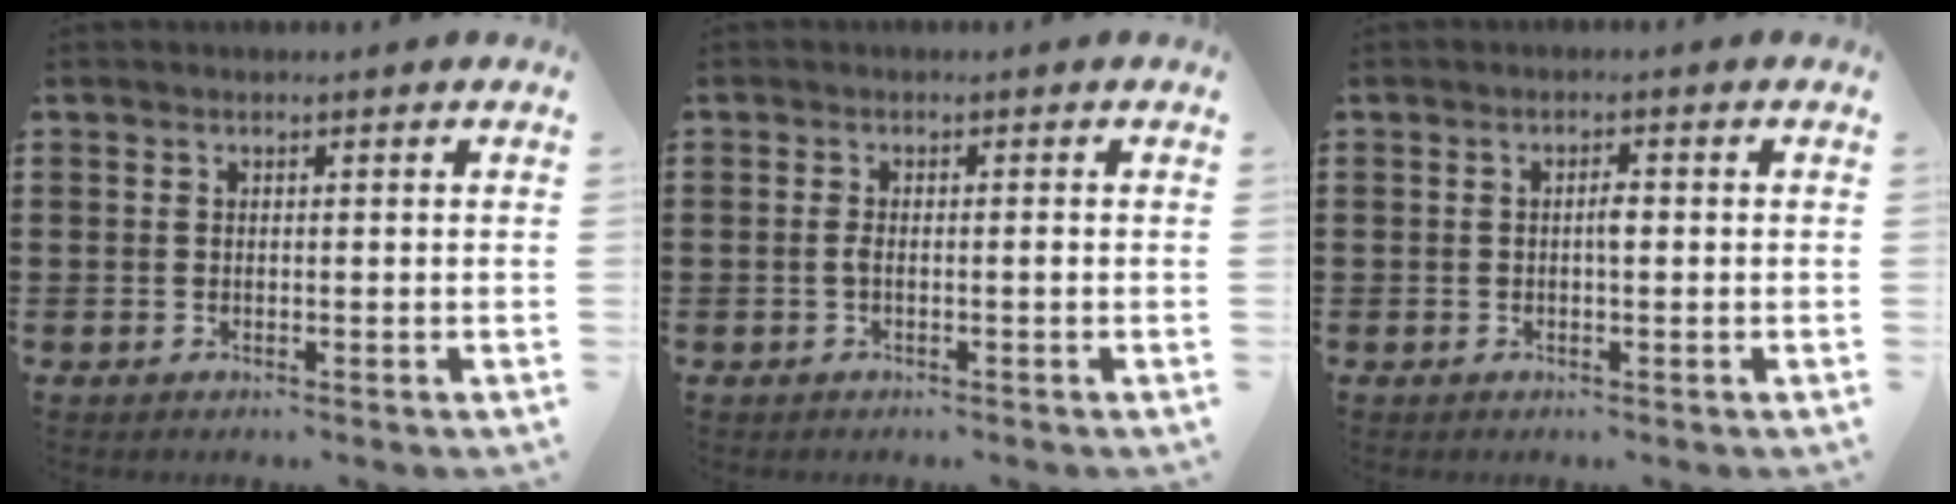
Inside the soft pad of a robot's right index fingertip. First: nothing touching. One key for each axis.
{"total": 1.5, "fx": -0.5, "fy": 0.2, "fz": 1.4, "tx": -0.037, "ty": -0.002, "tz": -0.012}
{"total": 1.6, "fx": -0.1, "fy": 0.4, "fz": 1.6, "tx": -0.030, "ty": 0.000, "tz": -0.003}